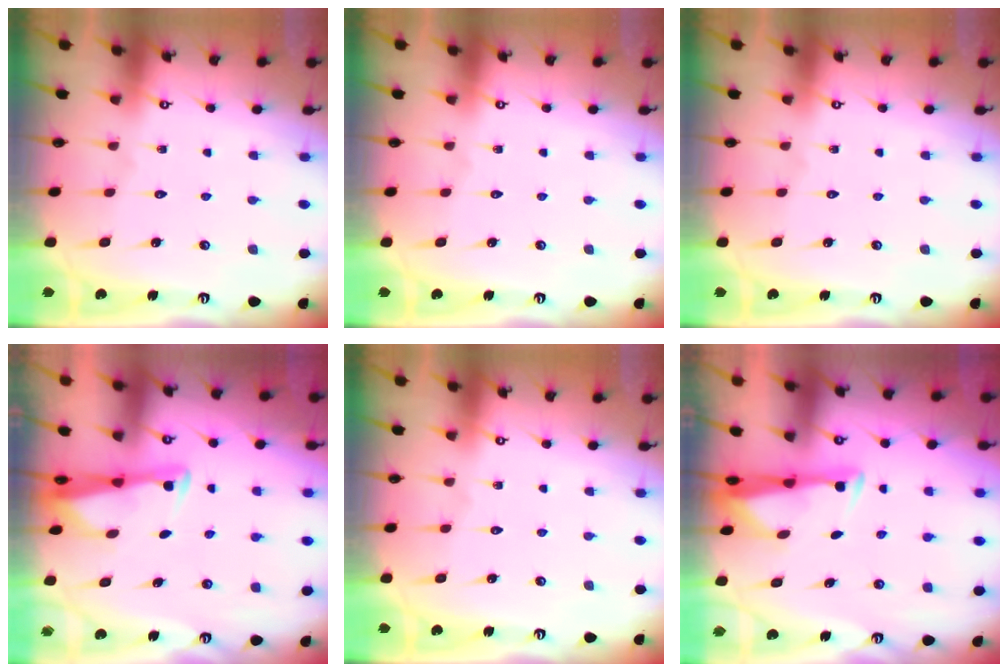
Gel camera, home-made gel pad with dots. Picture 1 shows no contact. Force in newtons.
{"total": 0.0}
{"total": 0.0}
{"total": 3.0, "press": 2.9, "slide": 0.4}
{"total": 0.0}
{"total": 3.4, "press": 3.3, "slide": 1.0}